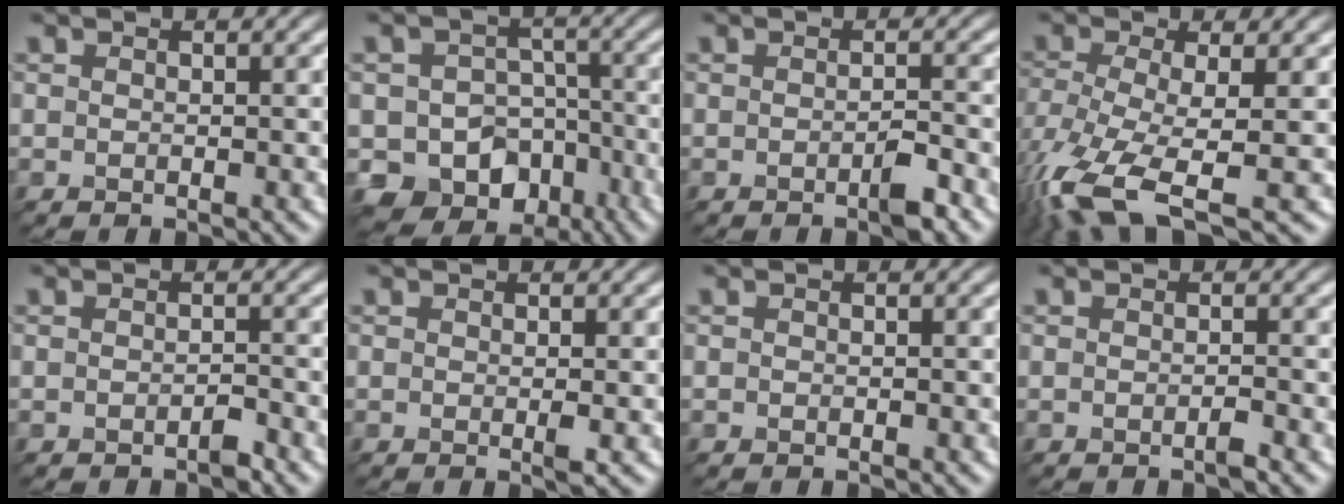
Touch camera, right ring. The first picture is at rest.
{"total": 9.7, "force": [-5.8, 7.6, 1.8], "torque": [-0.018, -0.020, -0.077]}
{"total": 1.8, "force": [-1.6, -0.4, 0.9], "torque": [-0.027, 0.003, -0.015]}
{"total": 8.2, "force": [-5.0, 2.4, 6.0], "torque": [-0.154, -0.011, -0.080]}
{"total": 1.5, "force": [-1.4, -0.6, -0.2], "torque": [-0.009, 0.002, -0.011]}
{"total": 0.8, "force": [-0.3, -0.2, 0.7], "torque": [-0.026, -0.001, 0.007]}
{"total": 0.8, "force": [-0.4, -0.5, -0.5], "torque": [-0.003, -0.002, 0.004]}
{"total": 1.2, "force": [-1.1, -0.6, -0.1], "torque": [-0.010, 0.001, -0.007]}